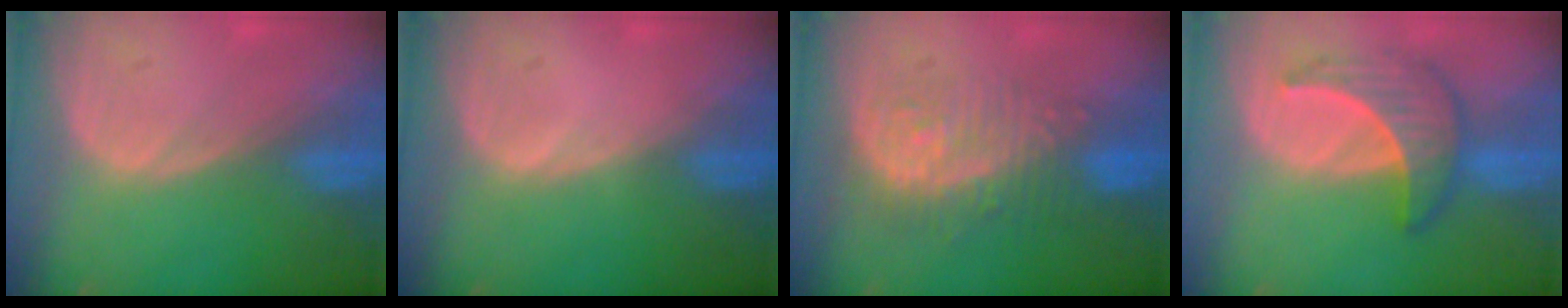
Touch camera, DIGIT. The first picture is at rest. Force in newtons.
{"total": 0.5, "press": 0.1, "slide": 0.5}
{"total": 9.0, "press": 8.6, "slide": 2.9}
{"total": 6.4, "press": 6.3, "slide": 1.0}